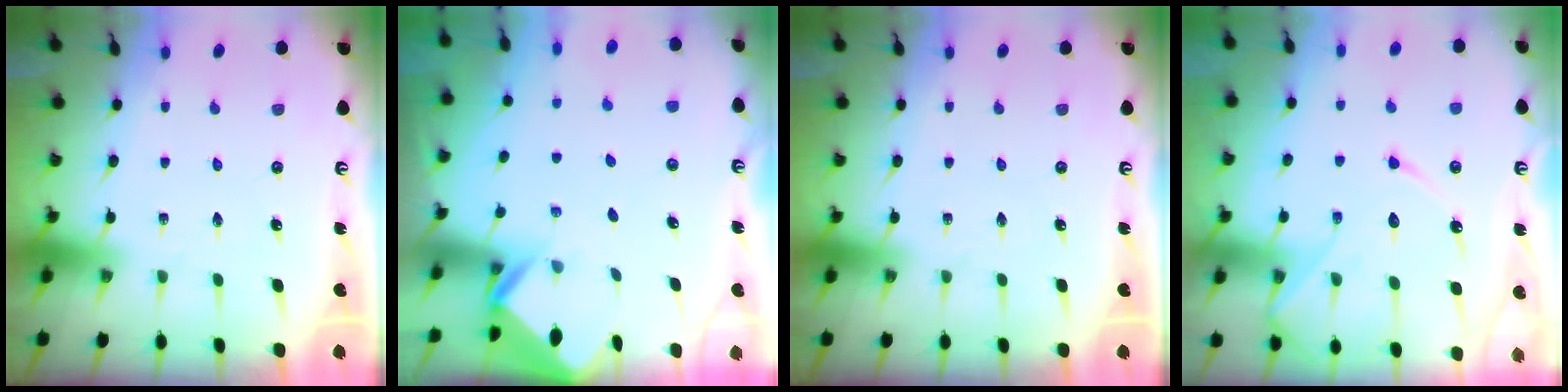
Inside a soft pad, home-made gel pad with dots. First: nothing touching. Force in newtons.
{"total": 2.7, "press": 2.7, "slide": 0.1}
{"total": 0.0}
{"total": 14.0, "press": 13.9, "slide": 1.3}